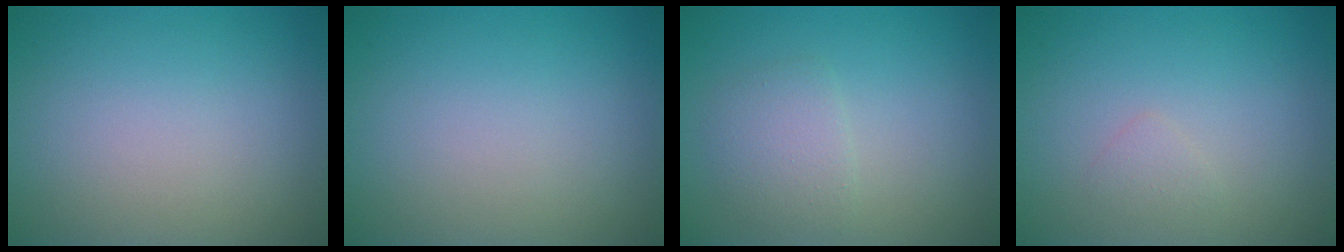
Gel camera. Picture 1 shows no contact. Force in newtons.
{"total": 0.0}
{"total": 2.2, "press": 2.2, "slide": 0.1}
{"total": 0.8, "press": 0.8, "slide": 0.1}